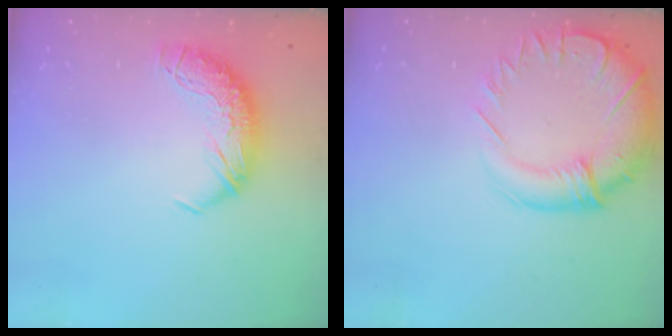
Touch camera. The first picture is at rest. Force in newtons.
{"total": 5.7, "press": 4.2, "slide": 3.9}